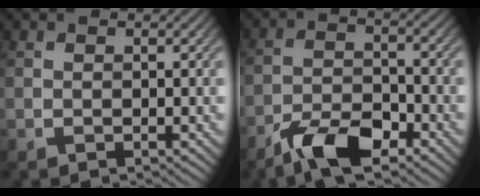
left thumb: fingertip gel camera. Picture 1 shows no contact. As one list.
[{"total": 8.0, "force": [-5.8, 2.6, 4.8], "torque": [-0.091, 0.001, -0.114]}]